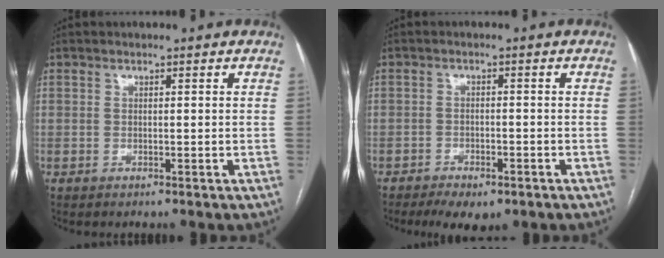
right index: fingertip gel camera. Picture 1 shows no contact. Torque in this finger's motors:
{"motor_torque": [0.05, -0.01, 0.09, -0.01]}